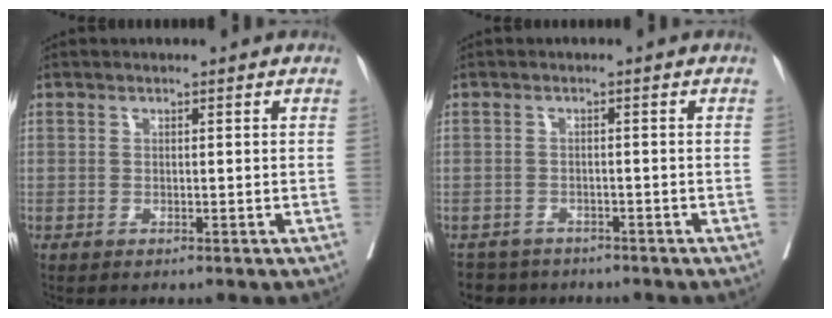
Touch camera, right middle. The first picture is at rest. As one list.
[{"total": 4.2, "force": [-3.6, 2.0, -0.3], "torque": [0.005, -0.001, -0.058]}]